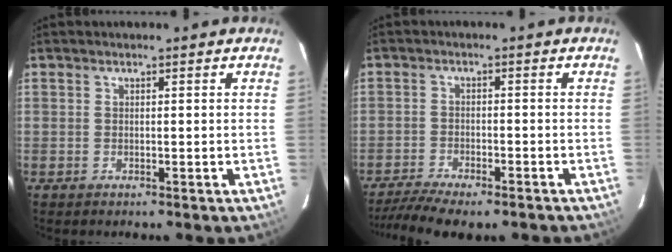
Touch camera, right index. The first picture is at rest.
{"total": 11.3, "force": [-9.4, 2.6, 5.8], "torque": [-0.132, -0.027, -0.149]}